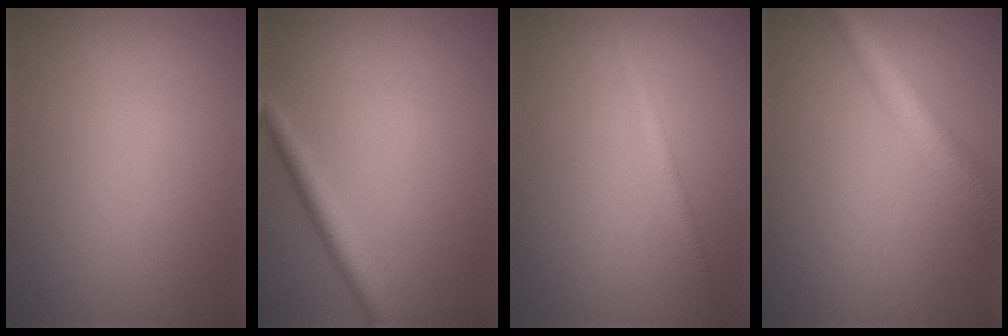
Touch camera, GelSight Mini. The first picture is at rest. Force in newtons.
{"total": 2.2, "press": 2.2, "slide": 0.1}
{"total": 1.3, "press": 1.3, "slide": 0.1}
{"total": 5.3, "press": 5.3, "slide": 0.2}